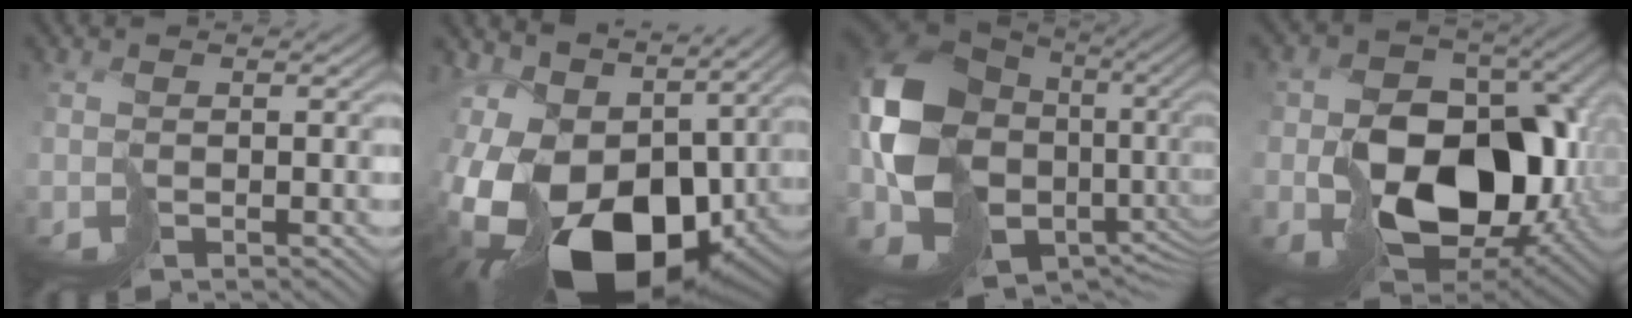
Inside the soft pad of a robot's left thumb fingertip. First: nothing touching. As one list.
[{"total": 17.4, "force": [-3.0, 11.2, 13.0], "torque": [-0.246, -0.028, -0.035]}, {"total": 17.3, "force": [-2.1, 13.4, 10.6], "torque": [-0.238, -0.030, -0.017]}, {"total": 14.9, "force": [-2.6, 10.9, 10.0], "torque": [-0.136, -0.034, -0.029]}]